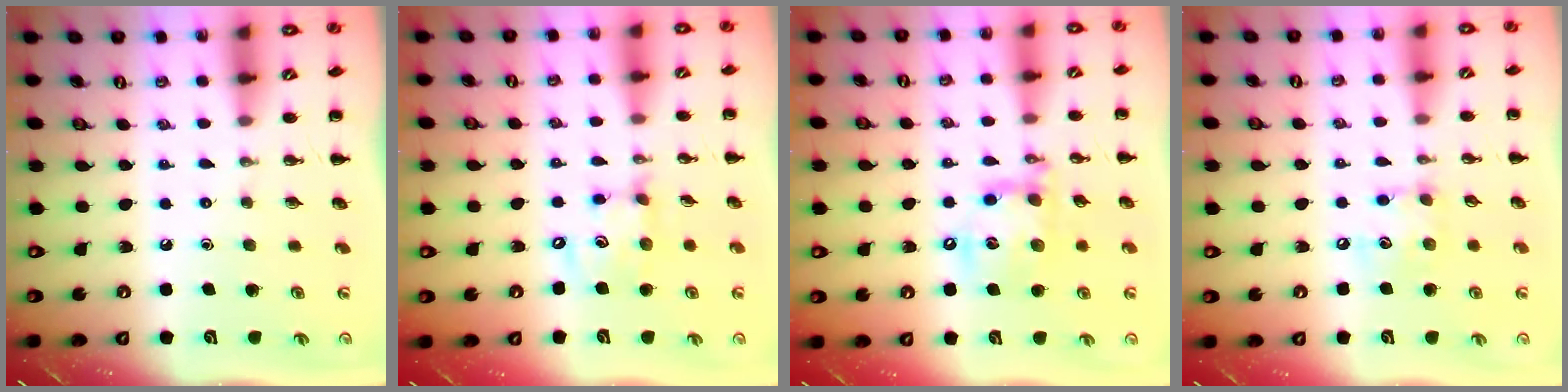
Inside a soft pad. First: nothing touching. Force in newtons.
{"total": 10.1, "press": 9.9, "slide": 1.9}
{"total": 15.4, "press": 15.1, "slide": 2.9}
{"total": 7.6, "press": 7.5, "slide": 0.6}